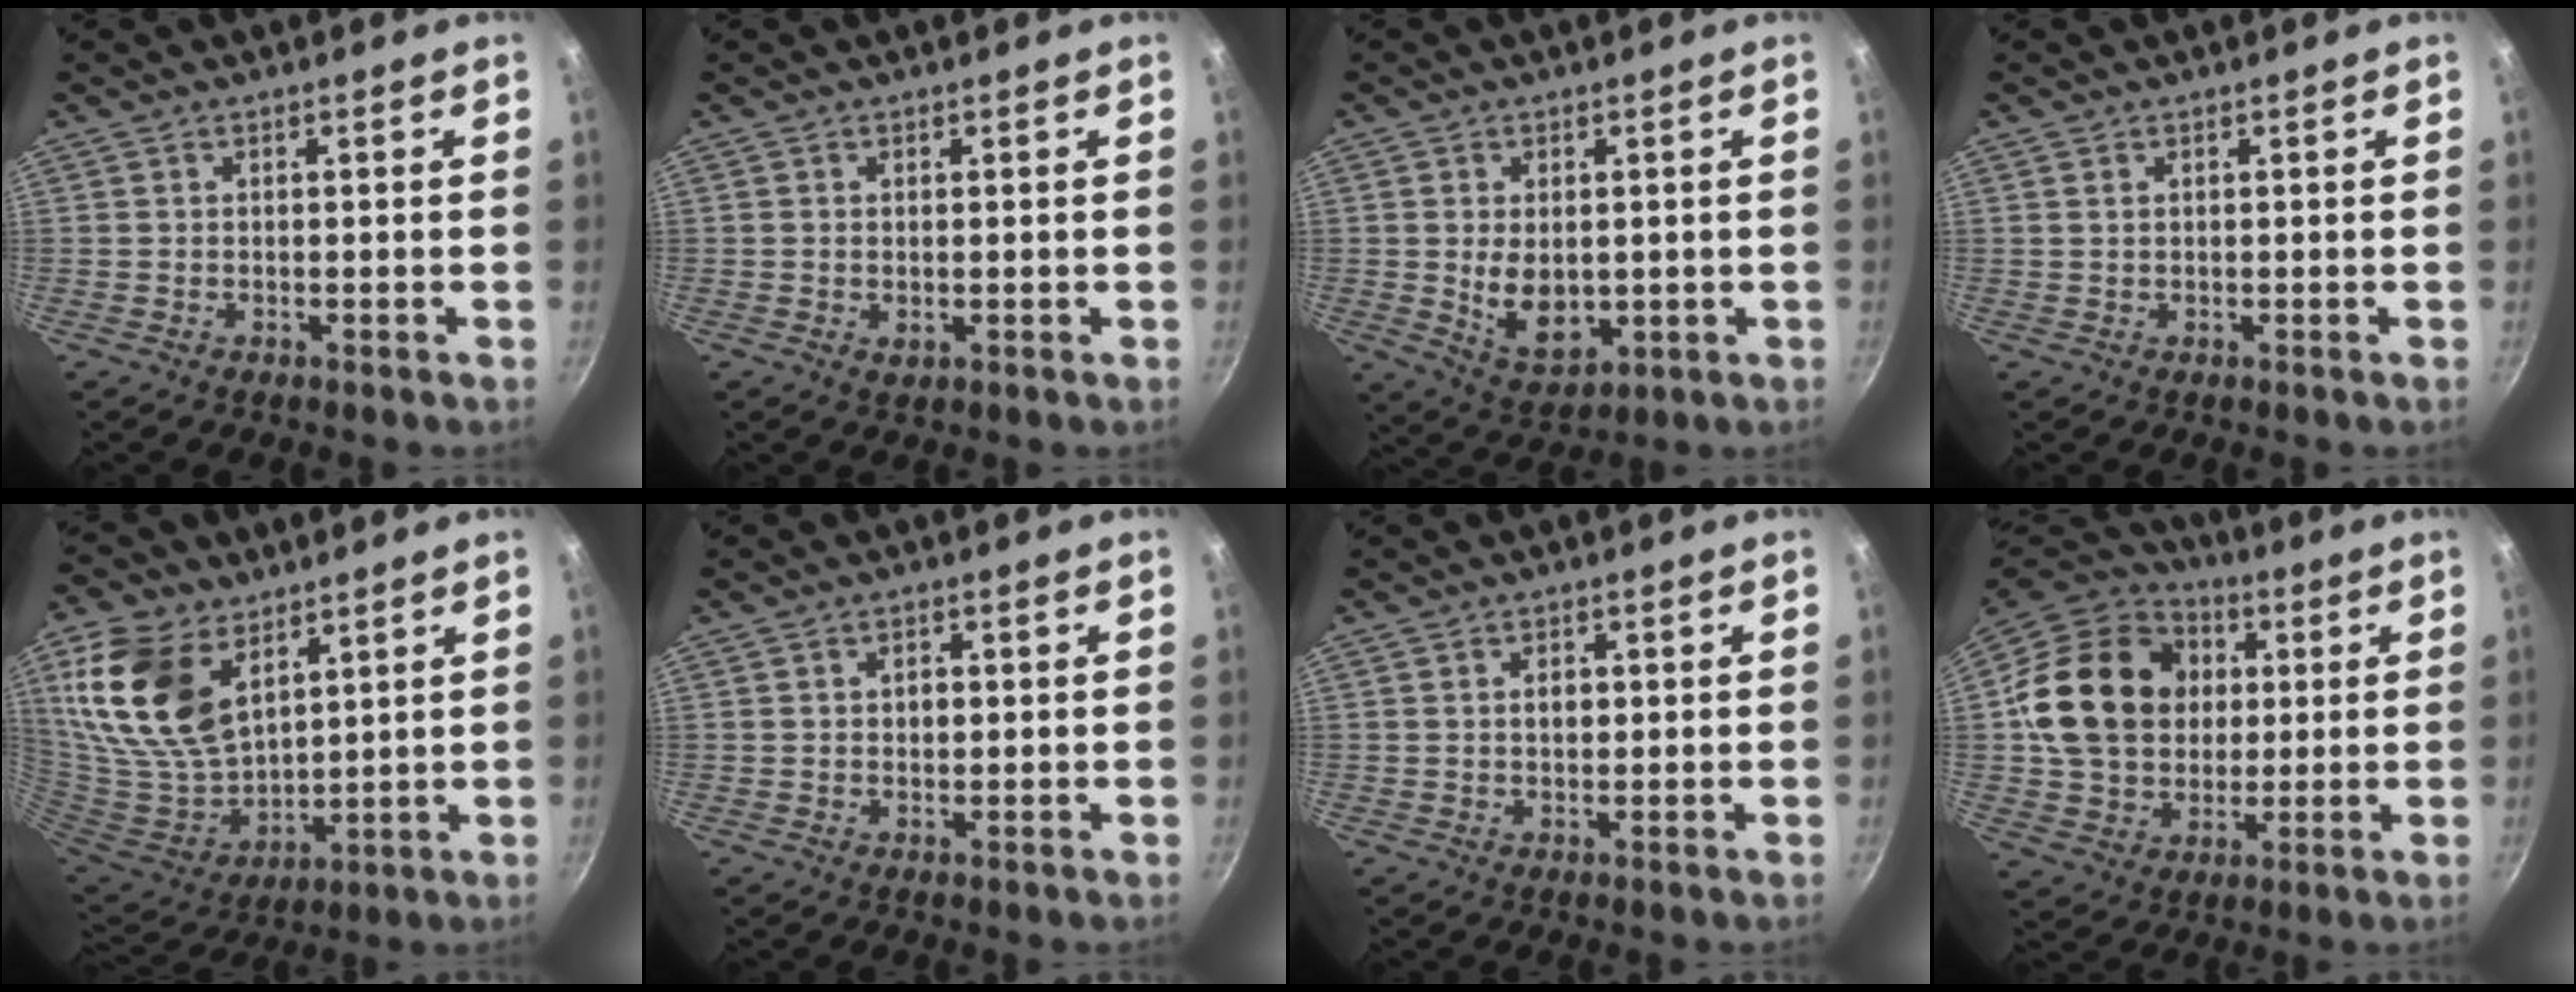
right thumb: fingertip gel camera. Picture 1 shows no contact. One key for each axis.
{"total": 1.1, "fx": 0.1, "fy": 0.7, "fz": 0.9, "tx": -0.013, "ty": -0.003, "tz": 0.003}
{"total": 8.5, "fx": 0.0, "fy": 5.5, "fz": 6.4, "tx": -0.093, "ty": -0.019, "tz": 0.020}
{"total": 0.6, "fx": 0.3, "fy": 0.3, "fz": 0.4, "tx": -0.008, "ty": 0.001, "tz": 0.008}
{"total": 19.9, "fx": 9.0, "fy": 12.0, "fz": 13.0, "tx": -0.251, "ty": -0.039, "tz": 0.187}
{"total": 2.0, "fx": 0.2, "fy": 1.5, "fz": 1.4, "tx": -0.017, "ty": 0.003, "tz": 0.003}
{"total": 2.3, "fx": 0.3, "fy": 1.5, "fz": 1.6, "tx": -0.017, "ty": 0.003, "tz": 0.005}
{"total": 22.1, "fx": 3.2, "fy": 17.8, "fz": 12.7, "tx": -0.199, "ty": 0.019, "tz": 0.055}